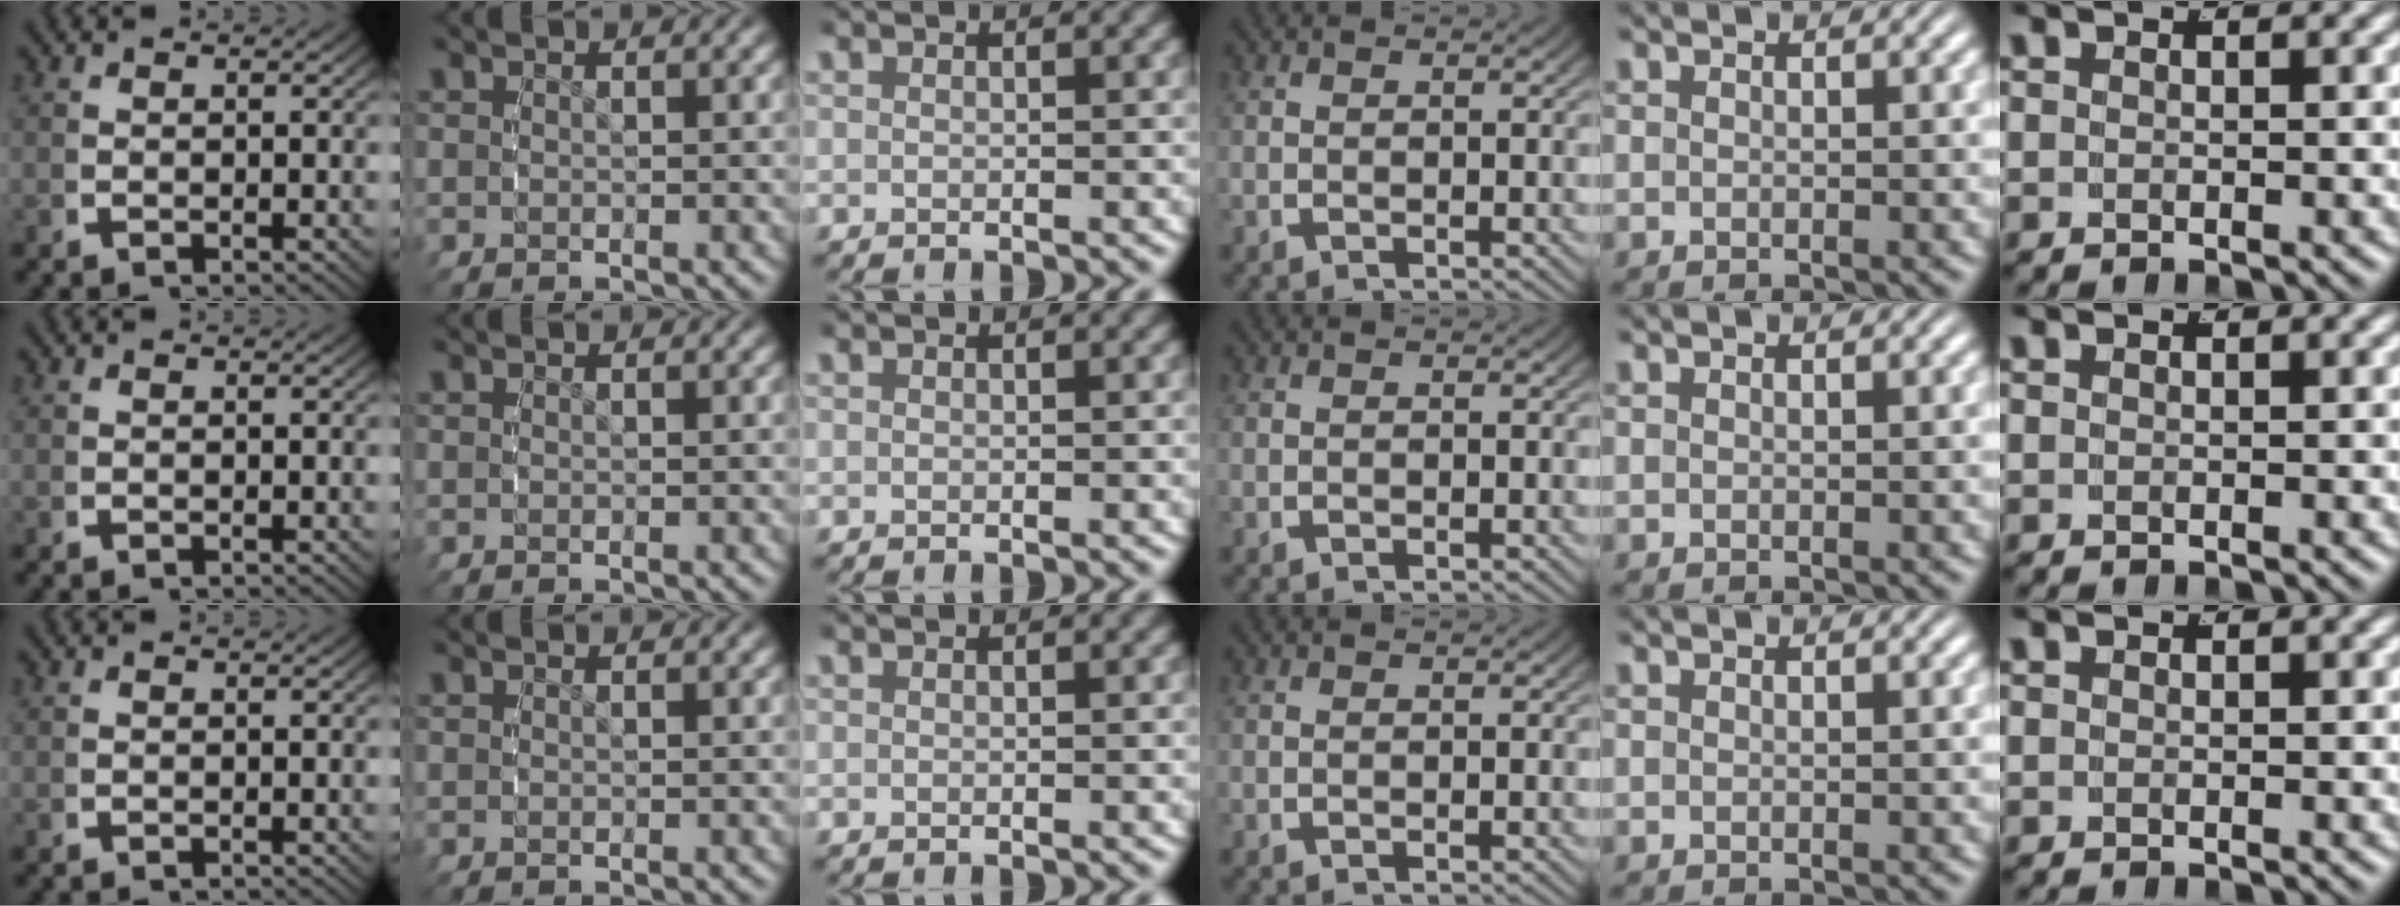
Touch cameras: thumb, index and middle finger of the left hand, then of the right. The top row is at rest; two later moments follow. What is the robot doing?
{"motion": "reach", "object": "stress ball aka squeeze ball"}